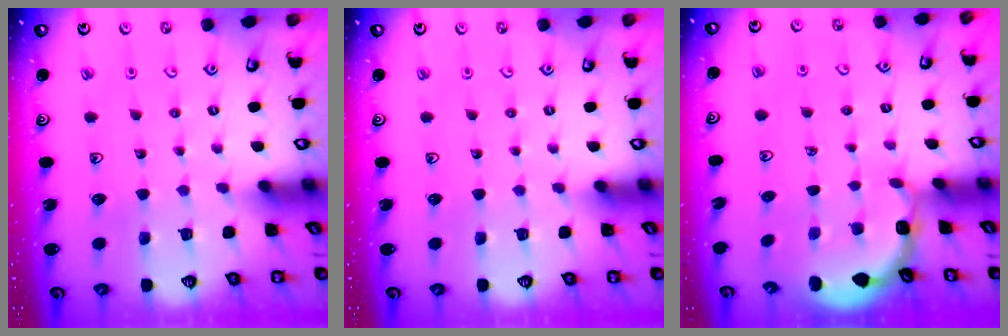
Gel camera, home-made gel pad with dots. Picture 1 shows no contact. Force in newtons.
{"total": 0.0}
{"total": 1.9, "press": 1.9, "slide": 0.3}